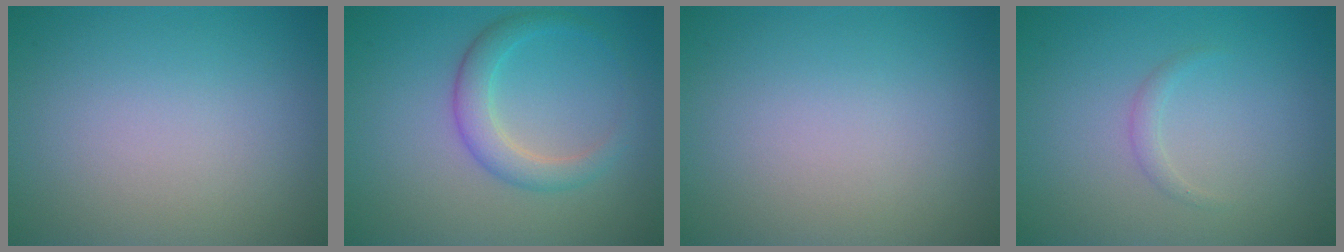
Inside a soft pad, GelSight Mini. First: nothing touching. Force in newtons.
{"total": 2.9, "press": 2.9, "slide": 0.1}
{"total": 0.0}
{"total": 0.8, "press": 0.8, "slide": 0.1}